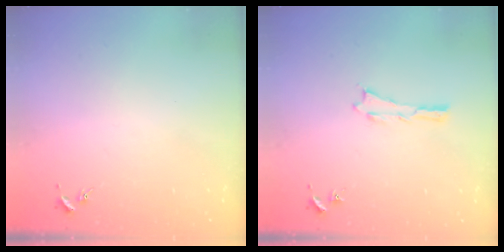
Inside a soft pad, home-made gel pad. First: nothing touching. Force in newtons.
{"total": 0.0}